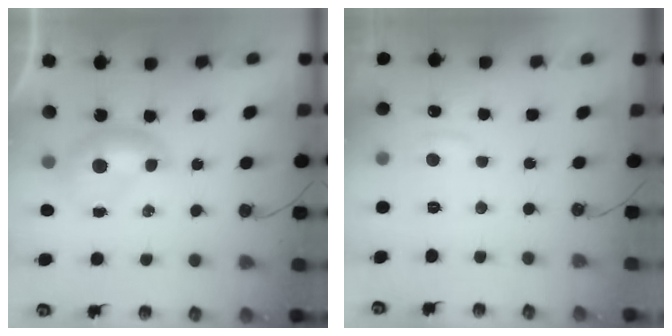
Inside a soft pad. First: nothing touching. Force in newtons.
{"total": 1.0, "press": 0.0, "slide": 1.0}